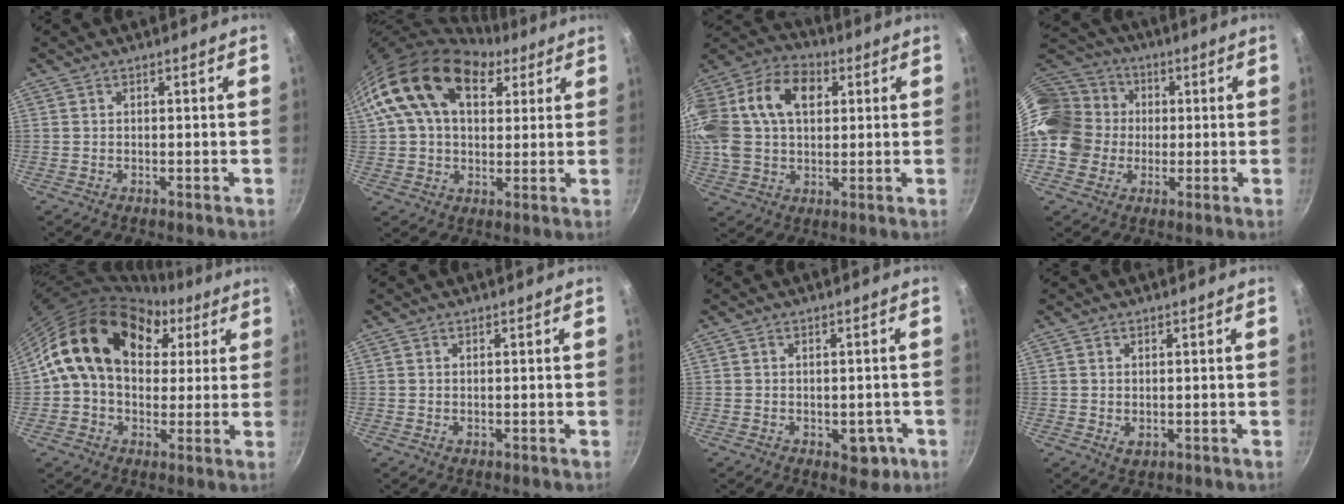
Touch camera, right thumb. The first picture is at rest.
{"total": 19.3, "force": [8.1, 12.1, 12.6], "torque": [-0.206, 0.003, 0.129]}
{"total": 26.3, "force": [6.6, 18.3, 17.8], "torque": [-0.395, 0.045, 0.101]}
{"total": 17.6, "force": [0.3, 15.5, 8.4], "torque": [-0.147, 0.041, -0.002]}
{"total": 19.7, "force": [5.8, 14.4, 12.1], "torque": [-0.179, 0.020, 0.085]}
{"total": 0.0}
{"total": 4.7, "force": [-1.5, 3.2, 3.2], "torque": [-0.010, 0.012, -0.011]}
{"total": 1.6, "force": [0.1, 1.1, 1.1], "torque": [-0.018, -0.003, 0.003]}